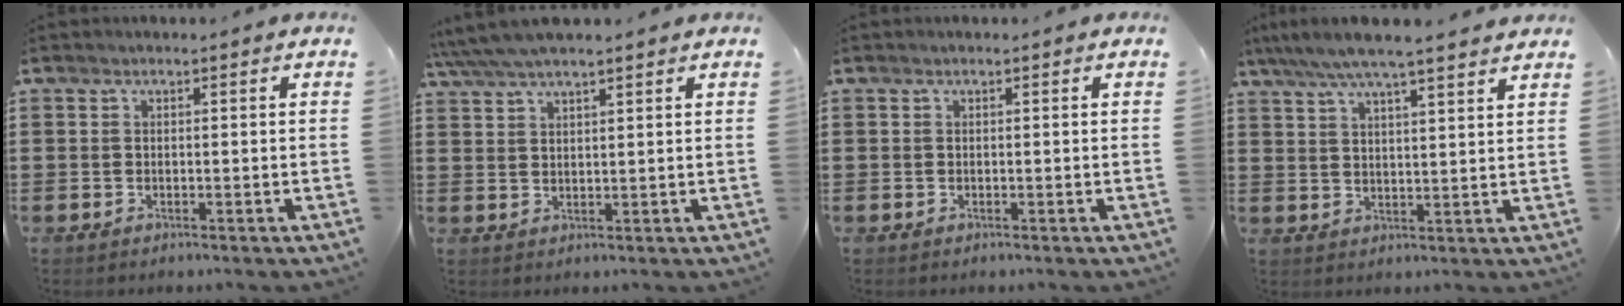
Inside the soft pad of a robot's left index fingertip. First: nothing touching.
{"total": 3.7, "force": [3.3, 0.4, 1.7], "torque": [-0.043, -0.002, 0.060]}
{"total": 0.0}
{"total": 5.7, "force": [4.9, 0.0, 2.9], "torque": [-0.071, -0.016, 0.085]}